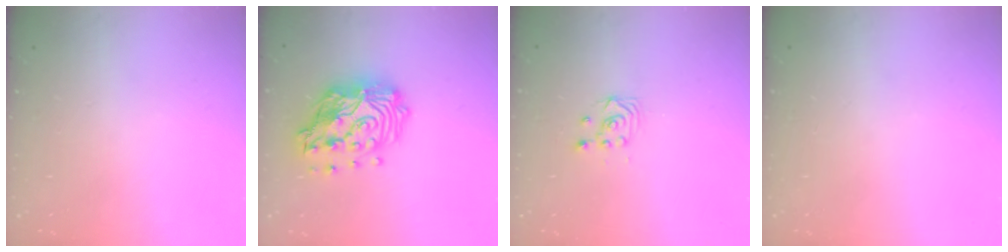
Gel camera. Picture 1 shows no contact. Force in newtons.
{"total": 18.6, "press": 18.5, "slide": 1.9}
{"total": 3.4, "press": 3.4, "slide": 0.5}
{"total": 0.0}